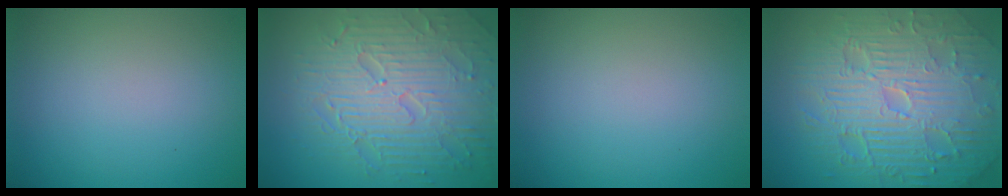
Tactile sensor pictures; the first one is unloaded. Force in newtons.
{"total": 8.9, "press": 6.3, "slide": 6.3}
{"total": 0.0}
{"total": 11.6, "press": 7.5, "slide": 8.9}